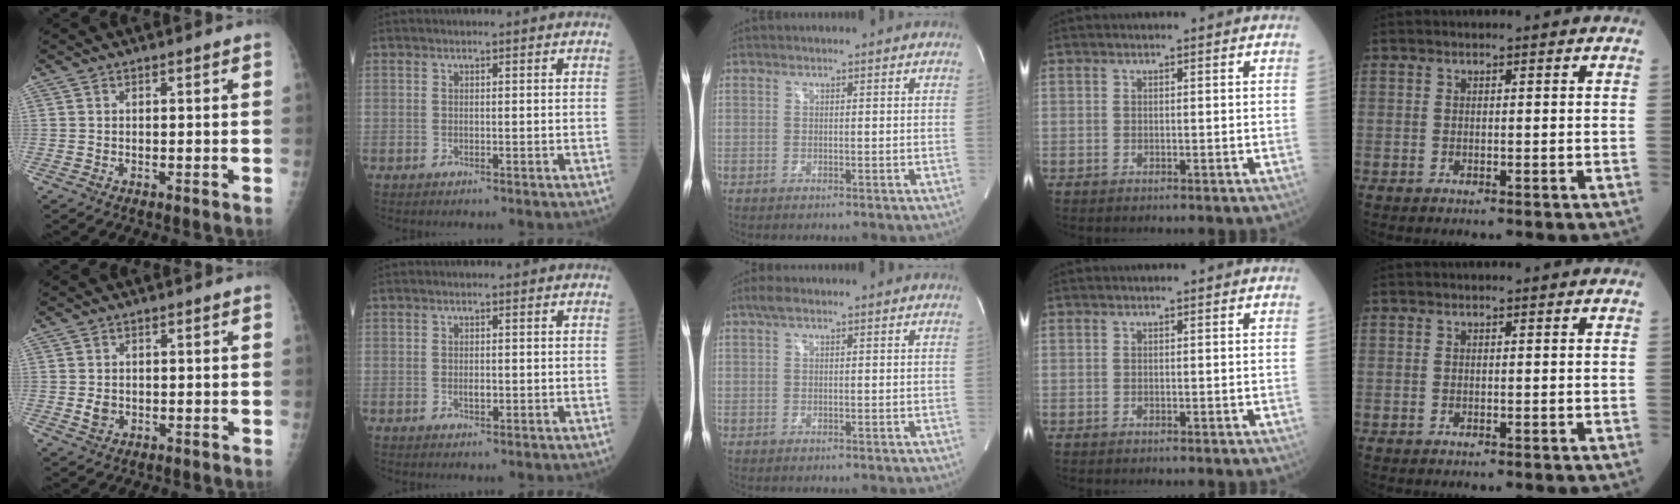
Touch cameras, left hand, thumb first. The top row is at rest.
{"thumb": {"total": 2.3, "force": [-0.2, 1.9, 1.2], "torque": [-0.016, 0.000, 0.000]}, "index": {"total": 1.0, "force": [0.0, 0.5, 0.8], "torque": [-0.016, -0.001, 0.000]}, "middle": {"total": 1.9, "force": [1.2, 0.6, 1.4], "torque": [-0.034, 0.021, 0.020]}}